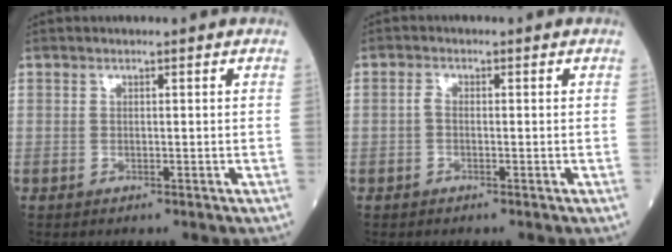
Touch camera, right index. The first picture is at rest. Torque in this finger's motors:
{"motor_torque": [0.06, -0.05, 0.09, 0.02]}